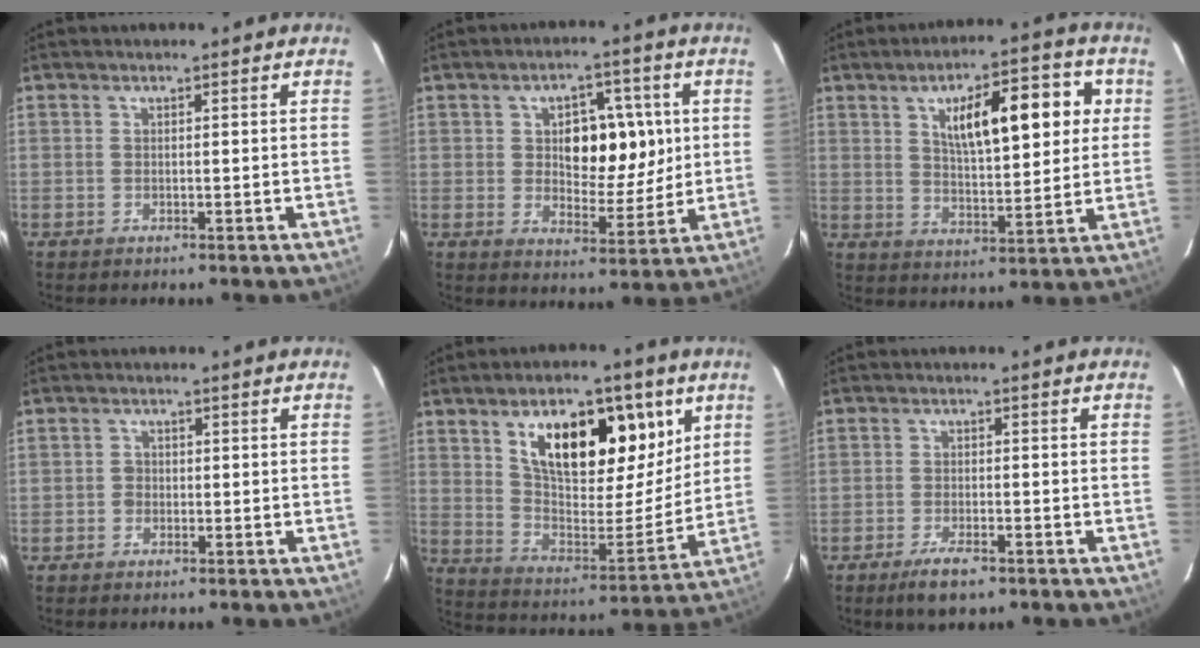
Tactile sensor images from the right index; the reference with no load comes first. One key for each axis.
{"total": 9.7, "fx": 1.8, "fy": 5.3, "fz": 8.0, "tx": -0.112, "ty": 0.015, "tz": 0.037}
{"total": 13.5, "fx": 4.2, "fy": 4.2, "fz": 12.1, "tx": -0.179, "ty": 0.021, "tz": 0.068}
{"total": 1.3, "fx": -0.3, "fy": 1.1, "fz": 0.4, "tx": -0.004, "ty": 0.005, "tz": -0.007}
{"total": 18.8, "fx": 8.8, "fy": 7.9, "fz": 14.6, "tx": -0.222, "ty": 0.010, "tz": 0.152}
{"total": 4.3, "fx": -2.9, "fy": 1.2, "fz": 2.9, "tx": -0.060, "ty": -0.004, "tz": -0.048}